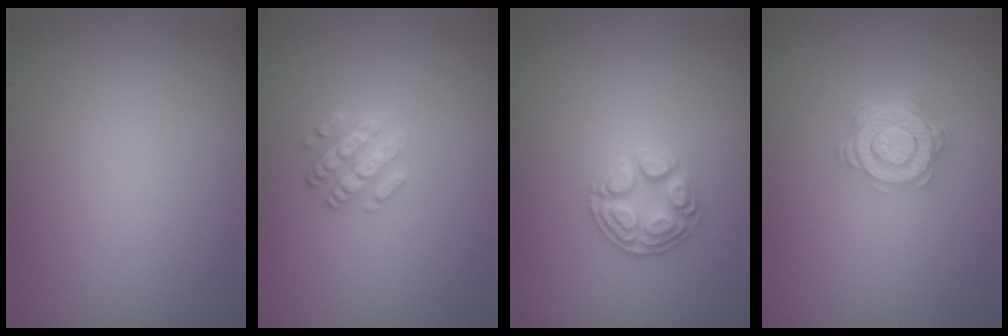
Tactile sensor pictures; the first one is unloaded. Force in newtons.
{"total": 2.5, "press": 2.3, "slide": 0.9}
{"total": 2.9, "press": 2.8, "slide": 0.7}
{"total": 4.9, "press": 3.5, "slide": 3.5}